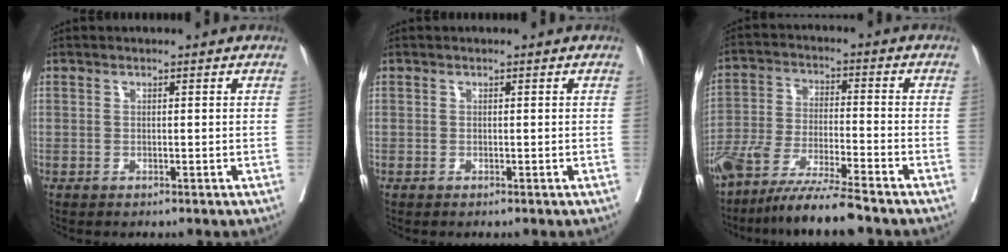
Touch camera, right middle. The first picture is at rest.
{"total": 0.0}
{"total": 10.8, "force": [-8.9, -0.3, 6.1], "torque": [-0.108, -0.029, -0.162]}